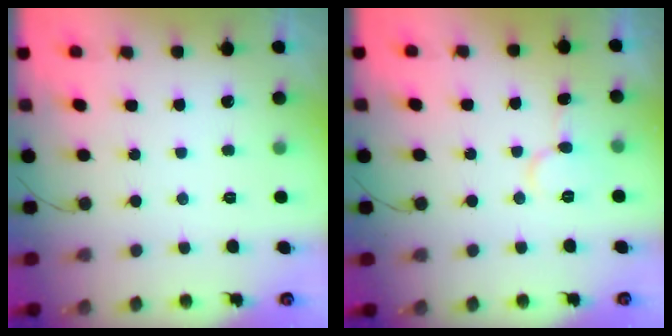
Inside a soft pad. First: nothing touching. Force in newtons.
{"total": 7.2, "press": 7.2, "slide": 0.7}